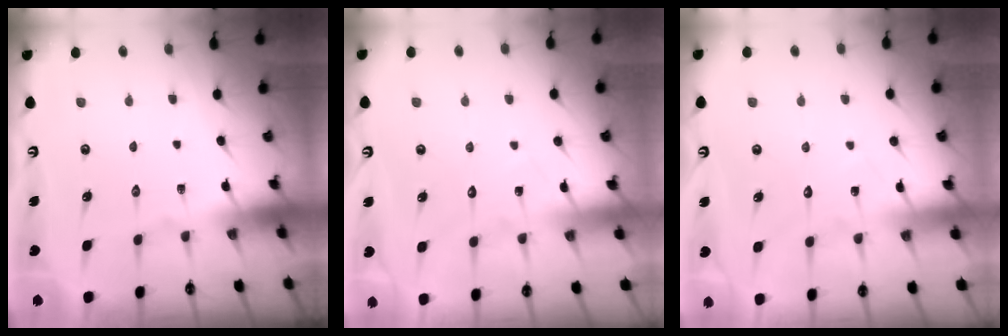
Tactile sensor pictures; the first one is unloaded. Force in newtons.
{"total": 5.8, "press": 5.8, "slide": 0.5}
{"total": 5.8, "press": 5.8, "slide": 0.5}